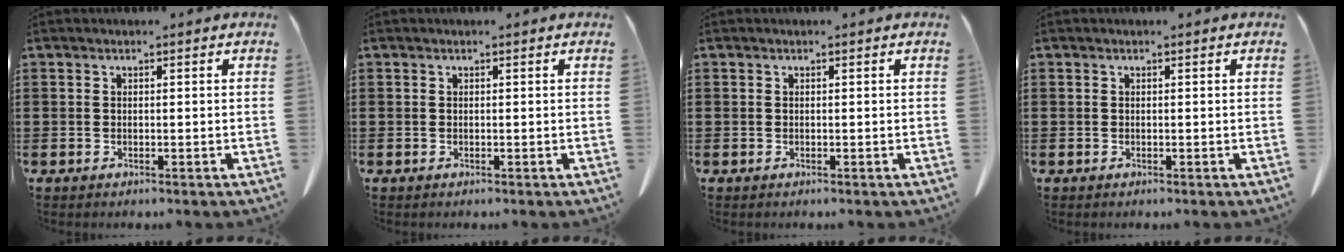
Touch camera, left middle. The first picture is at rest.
{"total": 0.0}
{"total": 0.0}
{"total": 0.0}